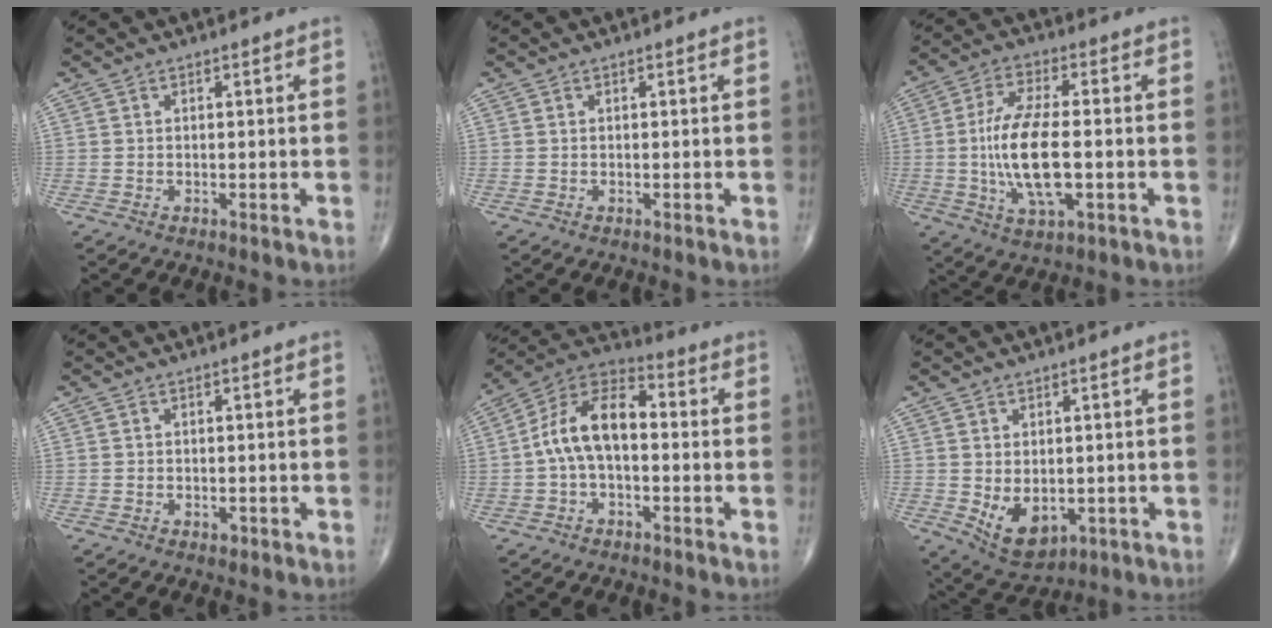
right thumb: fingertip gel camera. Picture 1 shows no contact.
{"total": 0.0}
{"total": 13.7, "force": [-1.4, 5.3, 12.5], "torque": [-0.251, 0.004, -0.027]}
{"total": 0.8, "force": [-0.4, 0.5, 0.4], "torque": [-0.005, 0.000, -0.006]}
{"total": 11.9, "force": [-0.6, 6.6, 9.9], "torque": [-0.174, 0.043, -0.022]}
{"total": 7.9, "force": [-1.3, 5.1, 5.8], "torque": [-0.078, -0.011, 0.000]}